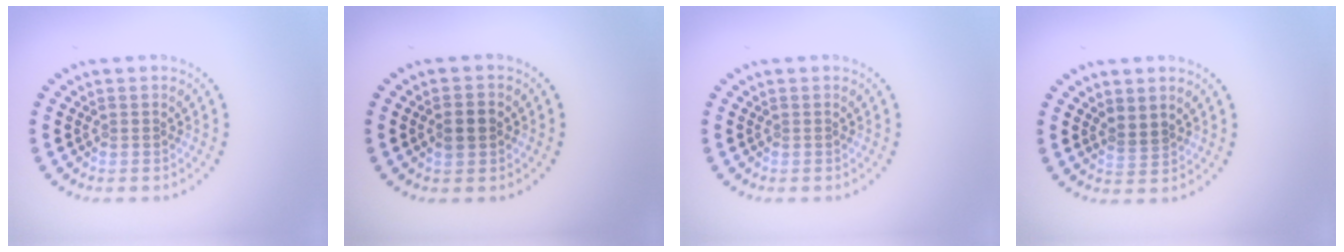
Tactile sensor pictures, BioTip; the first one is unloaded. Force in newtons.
{"total": 2.2, "press": 2.2, "slide": 0.1}
{"total": 0.0}
{"total": 1.2, "press": 1.0, "slide": 0.8}